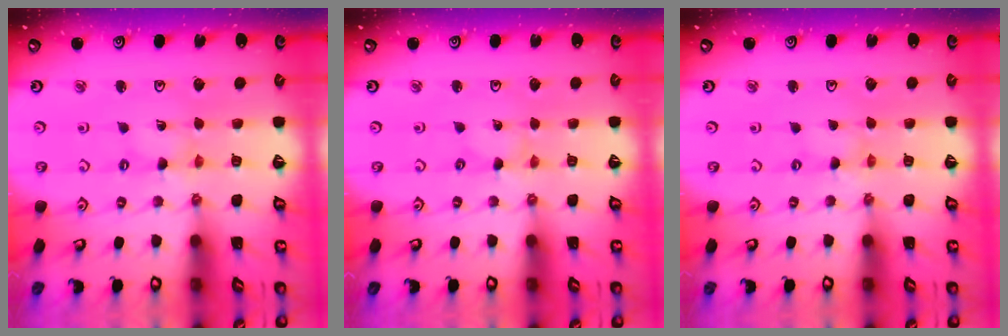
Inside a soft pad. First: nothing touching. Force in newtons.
{"total": 0.0}
{"total": 0.0}